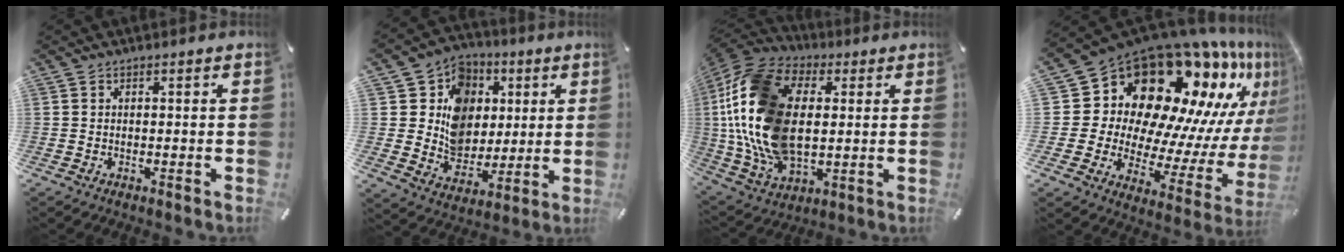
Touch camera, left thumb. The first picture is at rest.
{"total": 13.7, "force": [2.0, 12.8, 4.3], "torque": [-0.059, -0.013, 0.045]}
{"total": 23.0, "force": [2.3, 15.0, 17.4], "torque": [-0.402, -0.001, 0.039]}
{"total": 21.1, "force": [13.3, 12.0, 11.2], "torque": [-0.164, -0.166, 0.244]}